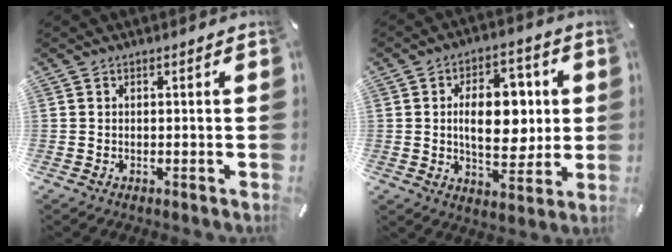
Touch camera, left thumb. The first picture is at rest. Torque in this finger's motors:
{"motor_torque": [0.11, 1.02, 1.41, -0.45, 0.35]}